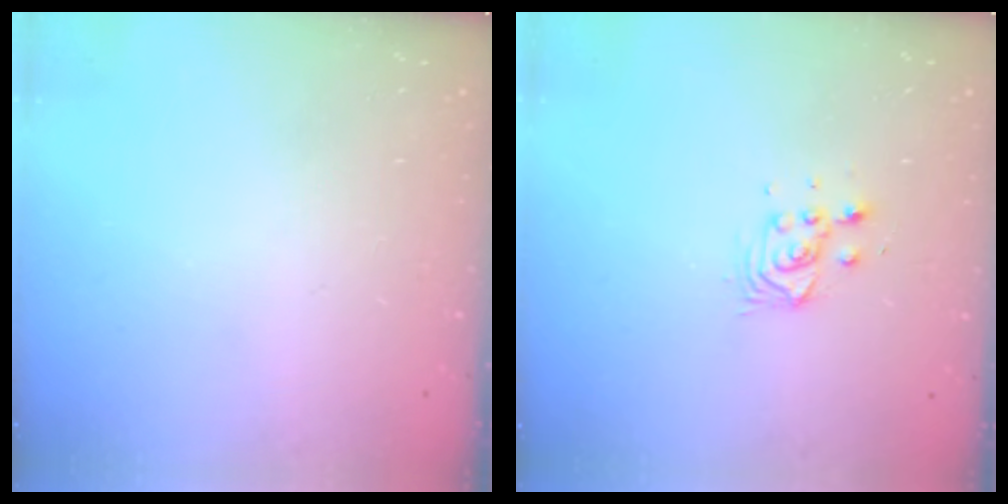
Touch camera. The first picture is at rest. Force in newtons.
{"total": 3.9, "press": 3.8, "slide": 0.6}